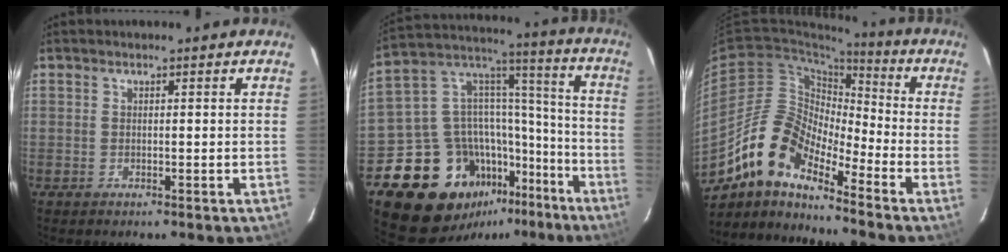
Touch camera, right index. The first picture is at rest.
{"total": 22.4, "force": [-14.0, 14.8, 9.3], "torque": [-0.182, 0.077, -0.199]}
{"total": 13.3, "force": [-10.2, 4.3, 7.3], "torque": [-0.123, 0.009, -0.208]}